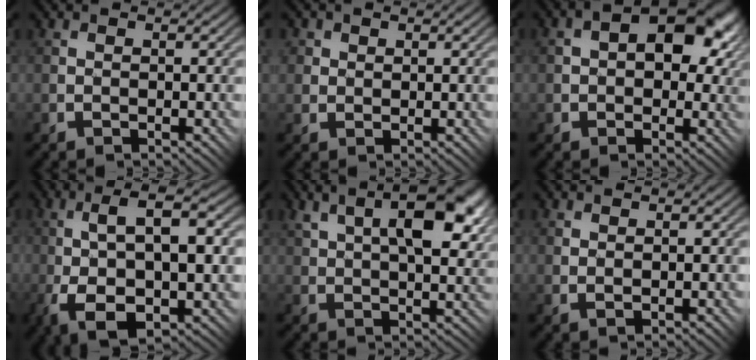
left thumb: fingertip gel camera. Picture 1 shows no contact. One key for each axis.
{"total": 3.0, "fx": 1.6, "fy": 2.5, "fz": 0.6, "tx": -0.022, "ty": 0.010, "tz": 0.023}
{"total": 10.2, "fx": 2.6, "fy": 6.5, "fz": 7.4, "tx": -0.102, "ty": 0.002, "tz": 0.049}
{"total": 12.3, "fx": -0.3, "fy": 5.2, "fz": 11.2, "tx": -0.206, "ty": 0.003, "tz": -0.003}
{"total": 11.3, "fx": 5.5, "fy": 4.4, "fz": 8.9, "tx": -0.150, "ty": 0.007, "tz": 0.092}
{"total": 1.6, "fx": 0.8, "fy": 0.3, "fz": 1.3, "tx": -0.029, "ty": 0.002, "tz": 0.021}